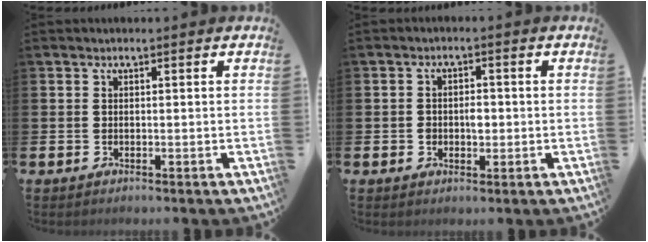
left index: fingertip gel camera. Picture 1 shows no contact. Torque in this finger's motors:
{"motor_torque": [-0.01, 0.07, 0.02, 0.05]}